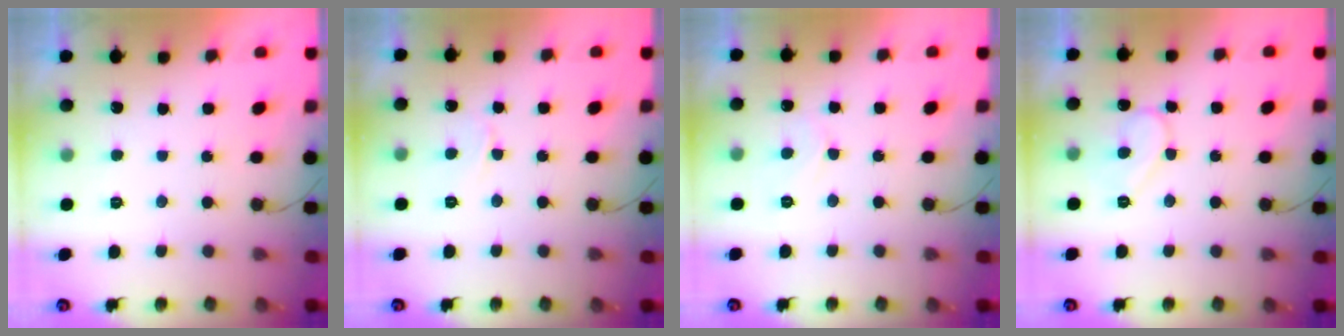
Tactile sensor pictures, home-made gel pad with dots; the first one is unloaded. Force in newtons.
{"total": 4.6, "press": 4.5, "slide": 0.6}
{"total": 5.6, "press": 5.6, "slide": 0.6}
{"total": 9.1, "press": 9.0, "slide": 0.8}